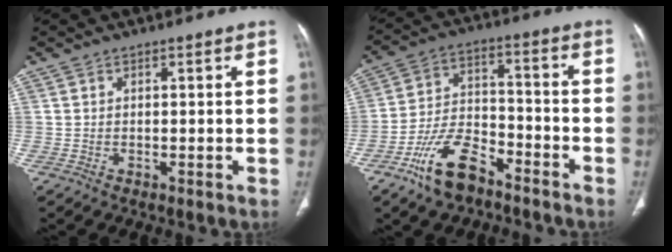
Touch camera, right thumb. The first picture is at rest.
{"total": 12.2, "force": [-8.1, 5.8, 7.0], "torque": [-0.129, 0.055, -0.152]}